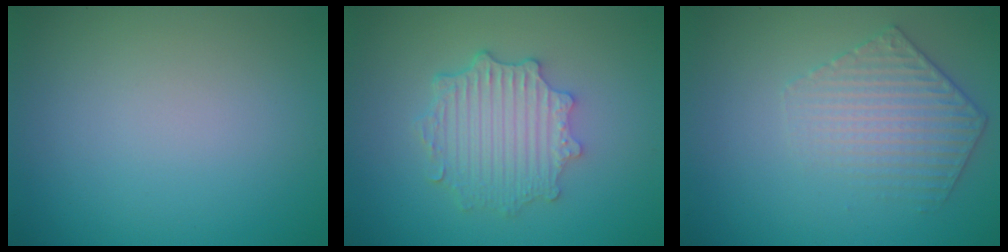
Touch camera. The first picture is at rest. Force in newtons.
{"total": 4.5, "press": 3.6, "slide": 2.8}
{"total": 3.3, "press": 3.1, "slide": 1.4}